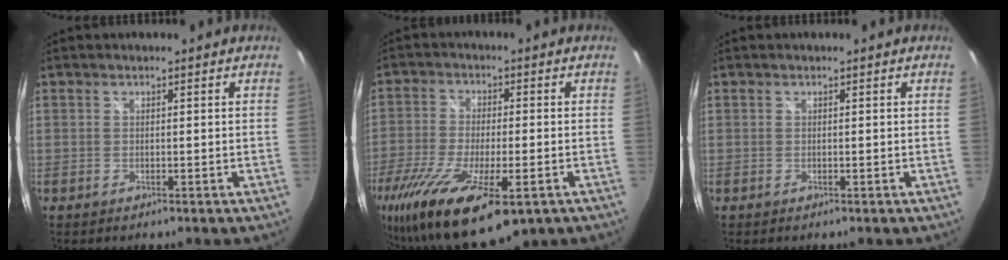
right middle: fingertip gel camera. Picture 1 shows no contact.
{"total": 20.6, "force": [-11.9, 6.6, 15.4], "torque": [-0.315, -0.082, -0.204]}
{"total": 0.0}